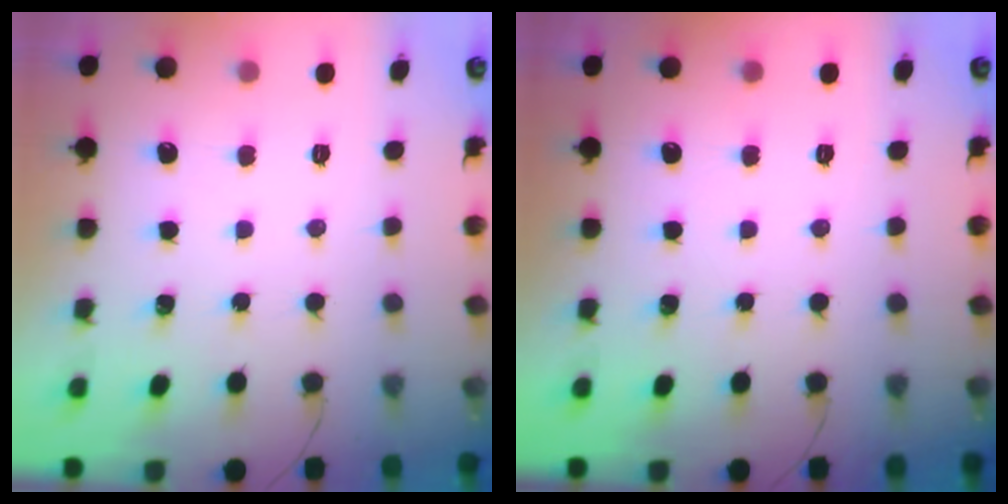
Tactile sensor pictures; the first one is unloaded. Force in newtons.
{"total": 0.0}